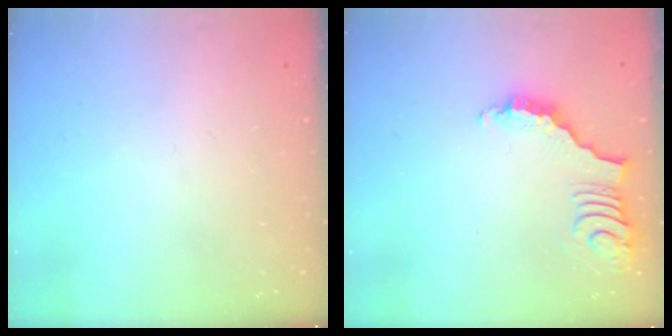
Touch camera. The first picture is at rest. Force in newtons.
{"total": 3.8, "press": 3.7, "slide": 0.7}